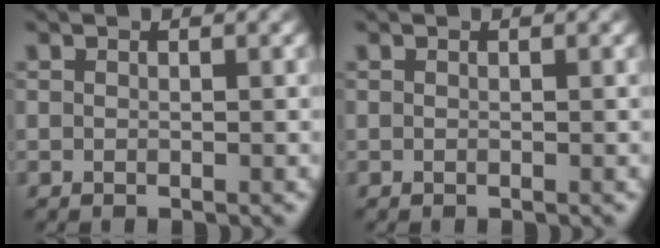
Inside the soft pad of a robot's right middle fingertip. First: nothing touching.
{"total": 0.0}